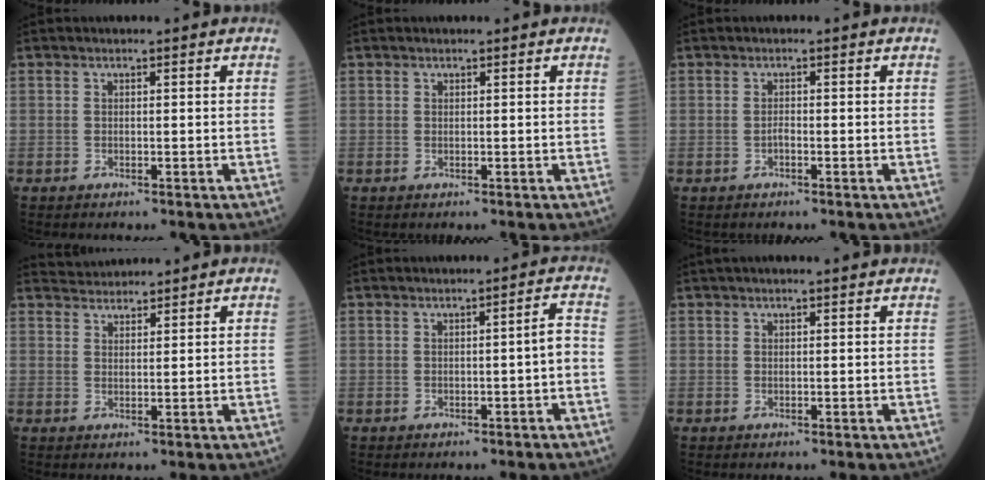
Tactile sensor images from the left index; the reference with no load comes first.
{"total": 0.0}
{"total": 0.7, "force": [-0.4, 0.1, 0.6], "torque": [-0.010, 0.002, -0.007]}
{"total": 3.1, "force": [3.1, 0.0, -0.3], "torque": [-0.007, 0.023, 0.063]}
{"total": 2.0, "force": [-0.6, -0.1, 1.9], "torque": [-0.022, 0.002, -0.011]}
{"total": 2.9, "force": [2.6, -0.1, 1.2], "torque": [-0.013, 0.022, 0.032]}